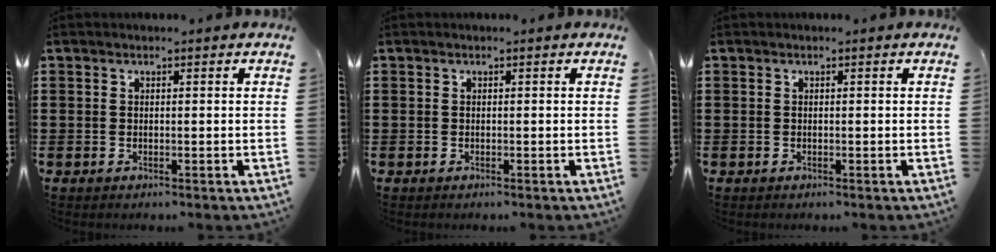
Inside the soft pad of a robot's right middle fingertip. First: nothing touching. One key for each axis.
{"total": 0.0}
{"total": 0.0}